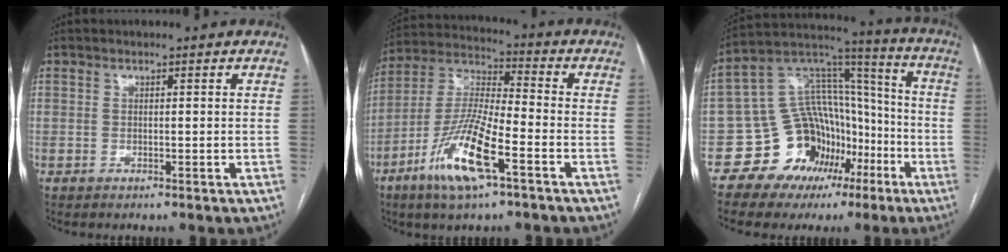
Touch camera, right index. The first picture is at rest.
{"total": 14.2, "force": [-6.8, 2.1, 12.3], "torque": [-0.253, -0.014, -0.130]}
{"total": 15.8, "force": [-7.4, 12.1, 6.8], "torque": [-0.106, 0.080, -0.111]}